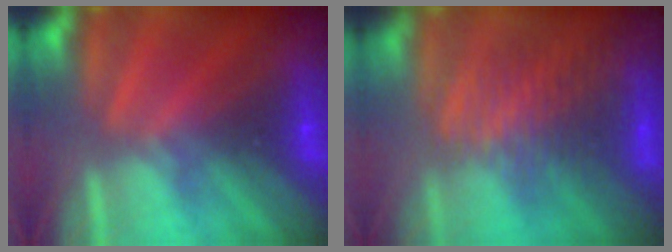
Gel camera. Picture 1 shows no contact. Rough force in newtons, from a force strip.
{"total": 3.3}